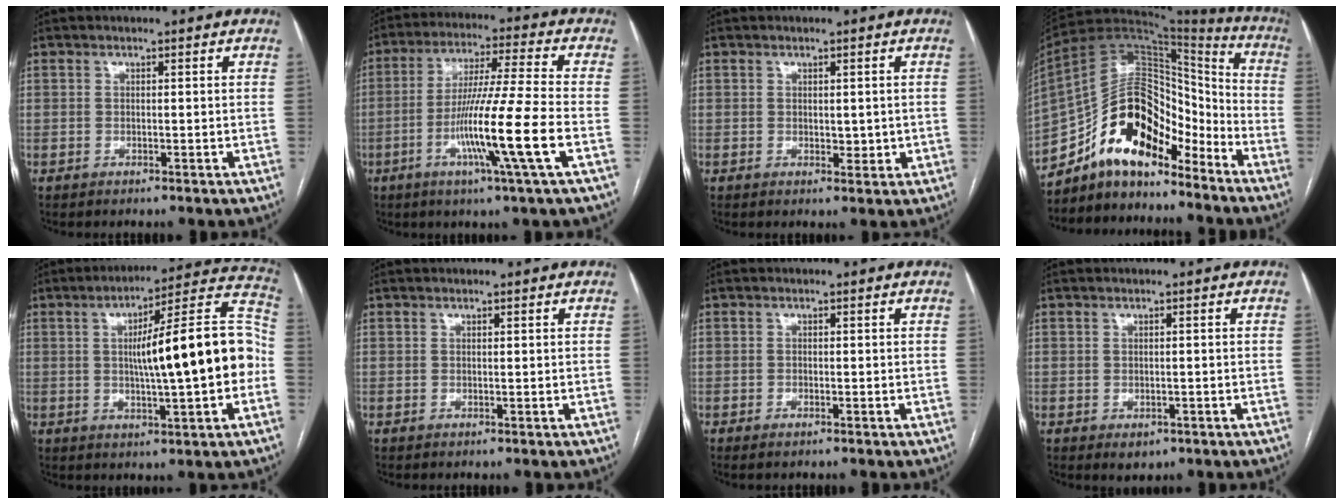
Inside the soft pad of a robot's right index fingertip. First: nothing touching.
{"total": 13.7, "force": [-4.4, -1.9, 12.9], "torque": [-0.241, -0.015, -0.087]}
{"total": 1.9, "force": [0.1, 1.2, 1.5], "torque": [-0.017, -0.003, 0.005]}
{"total": 17.8, "force": [-12.8, 6.8, 10.4], "torque": [-0.182, 0.046, -0.223]}
{"total": 17.4, "force": [-0.9, 1.7, 17.3], "torque": [-0.252, 0.034, -0.014]}
{"total": 0.0}
{"total": 0.9, "force": [-0.6, 0.2, 0.5], "torque": [-0.011, -0.001, -0.008]}
{"total": 2.2, "force": [-1.0, 1.7, 1.0], "torque": [-0.007, 0.001, -0.003]}